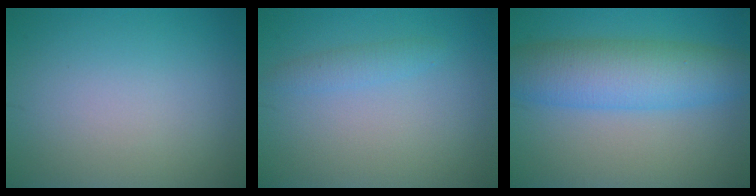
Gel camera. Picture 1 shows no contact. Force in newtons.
{"total": 1.4, "press": 1.4, "slide": 0.1}
{"total": 7.3, "press": 7.3, "slide": 0.1}